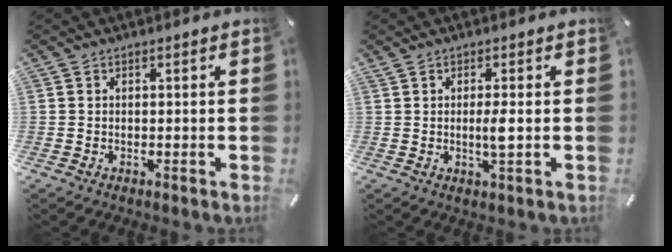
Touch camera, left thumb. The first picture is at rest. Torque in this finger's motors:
{"motor_torque": [0.74, 0.88, 0.27, -0.32, 0.01]}